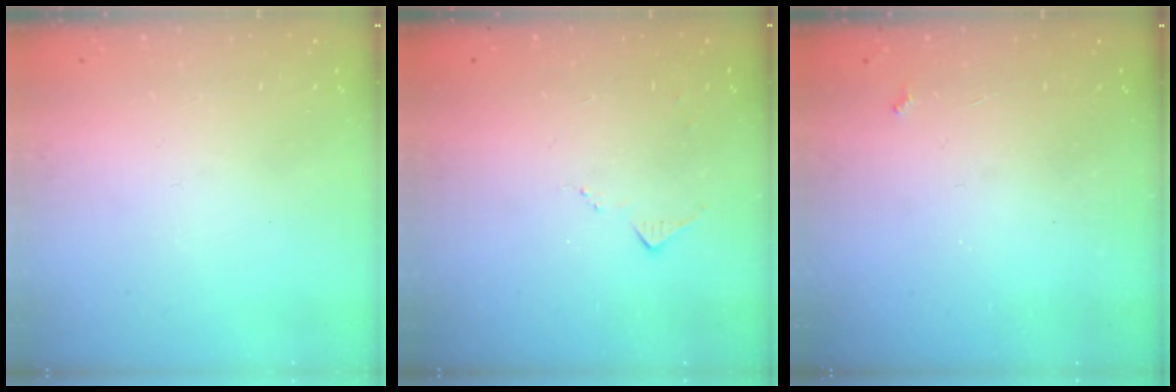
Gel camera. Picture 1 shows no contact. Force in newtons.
{"total": 6.0, "press": 5.9, "slide": 0.7}
{"total": 2.6, "press": 2.6, "slide": 0.5}